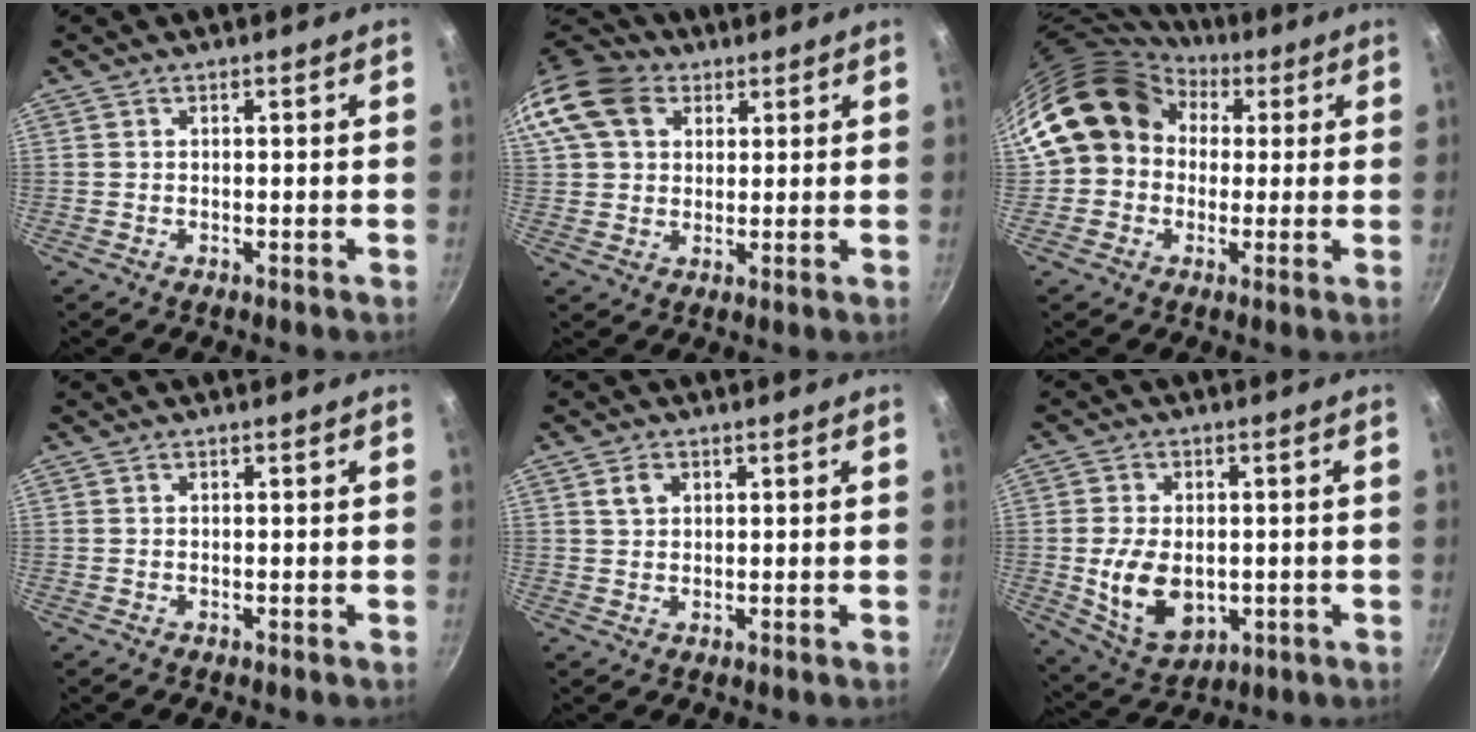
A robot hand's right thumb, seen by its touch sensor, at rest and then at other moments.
{"total": 13.2, "force": [5.0, 10.0, 7.0], "torque": [-0.125, 0.016, 0.078]}
{"total": 13.9, "force": [2.8, 11.9, 6.7], "torque": [-0.084, 0.031, 0.034]}
{"total": 0.0}
{"total": 2.6, "force": [1.1, 1.8, 1.4], "torque": [-0.018, 0.001, 0.020]}
{"total": 11.7, "force": [-1.0, 8.0, 8.4], "torque": [-0.135, -0.009, 0.000]}